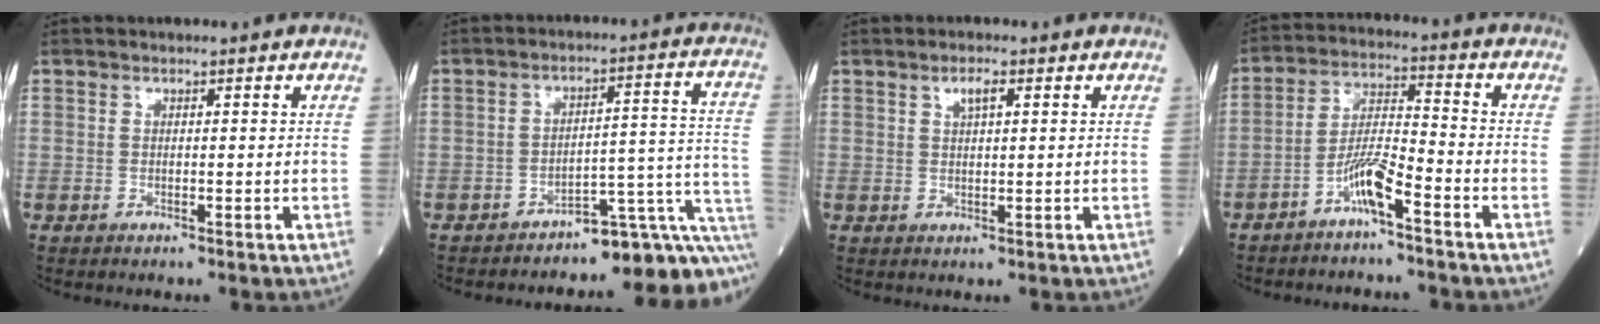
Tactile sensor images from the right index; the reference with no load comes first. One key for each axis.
{"total": 11.5, "fx": -10.1, "fy": 1.3, "fz": 5.2, "tx": -0.034, "ty": 0.067, "tz": -0.134}
{"total": 2.2, "fx": 1.1, "fy": 0.5, "fz": 1.9, "tx": -0.036, "ty": 0.001, "tz": 0.020}
{"total": 6.3, "fx": -4.0, "fy": 0.3, "fz": 4.8, "tx": -0.105, "ty": 0.005, "tz": -0.078}